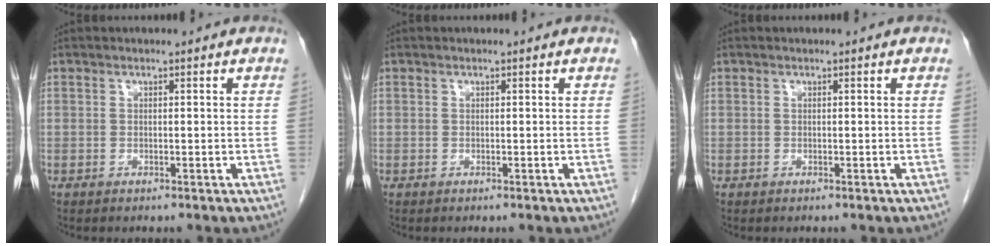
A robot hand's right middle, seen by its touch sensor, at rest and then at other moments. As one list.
[{"total": 0.0}, {"total": 0.0}]